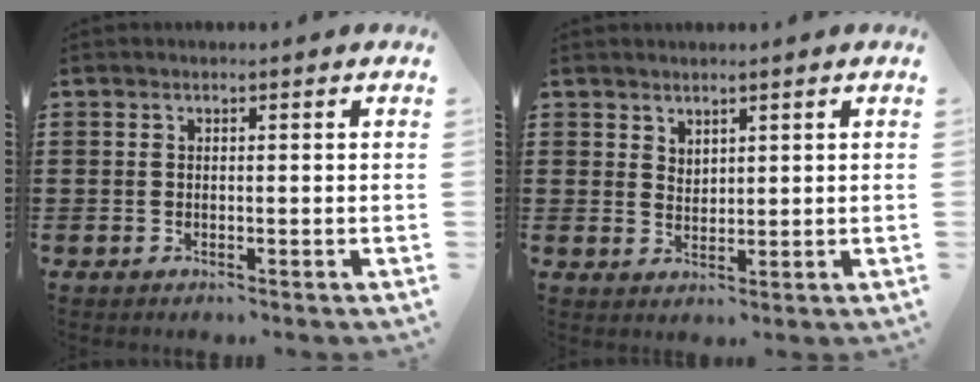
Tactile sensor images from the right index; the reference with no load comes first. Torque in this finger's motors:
{"motor_torque": [-0.34, 0.30, -0.04, -0.01]}